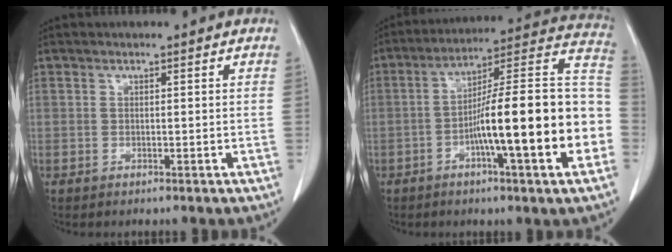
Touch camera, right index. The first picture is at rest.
{"total": 21.7, "force": [-5.1, 1.7, 21.0], "torque": [-0.250, 0.023, -0.076]}